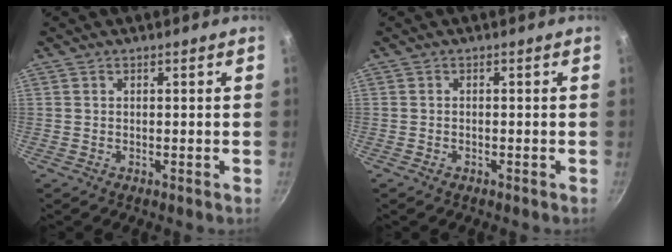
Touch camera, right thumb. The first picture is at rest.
{"total": 0.8, "force": [-0.5, 0.4, 0.4], "torque": [-0.011, 0.004, -0.011]}